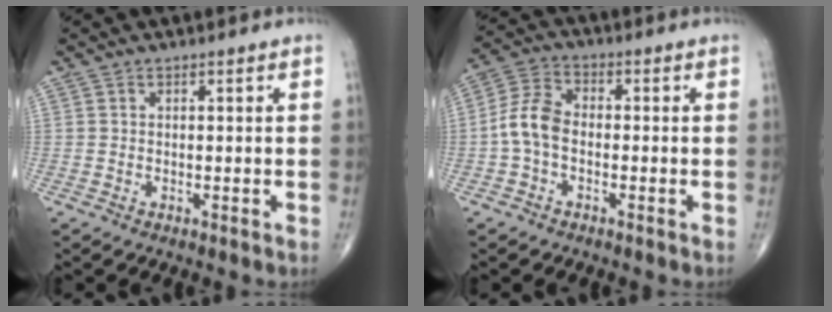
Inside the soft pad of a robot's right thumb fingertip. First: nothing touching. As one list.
[{"total": 7.1, "force": [-1.3, 4.5, 5.3], "torque": [-0.104, 0.023, -0.038]}]